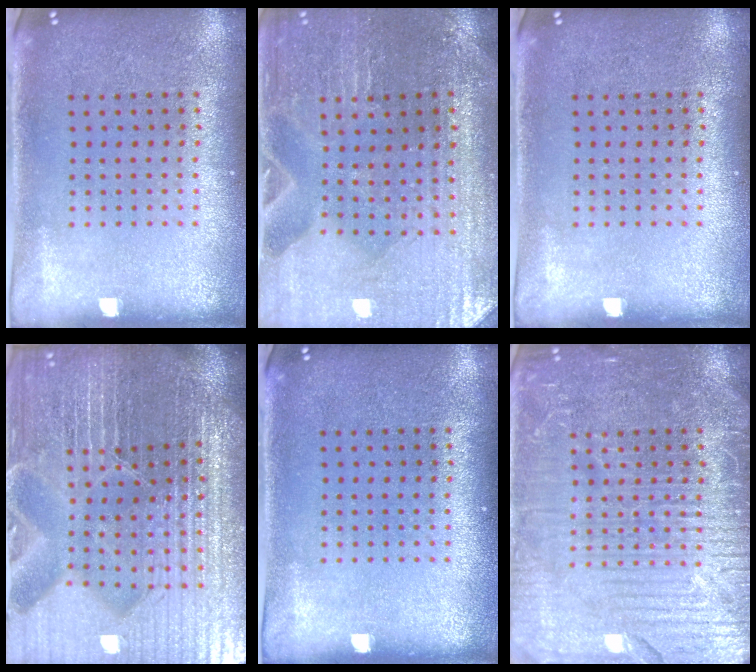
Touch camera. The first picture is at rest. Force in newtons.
{"total": 1.2, "press": 1.2, "slide": 0.0}
{"total": 0.0}
{"total": 7.0, "press": 6.1, "slide": 3.4}
{"total": 0.0}
{"total": 7.2, "press": 7.2, "slide": 0.9}